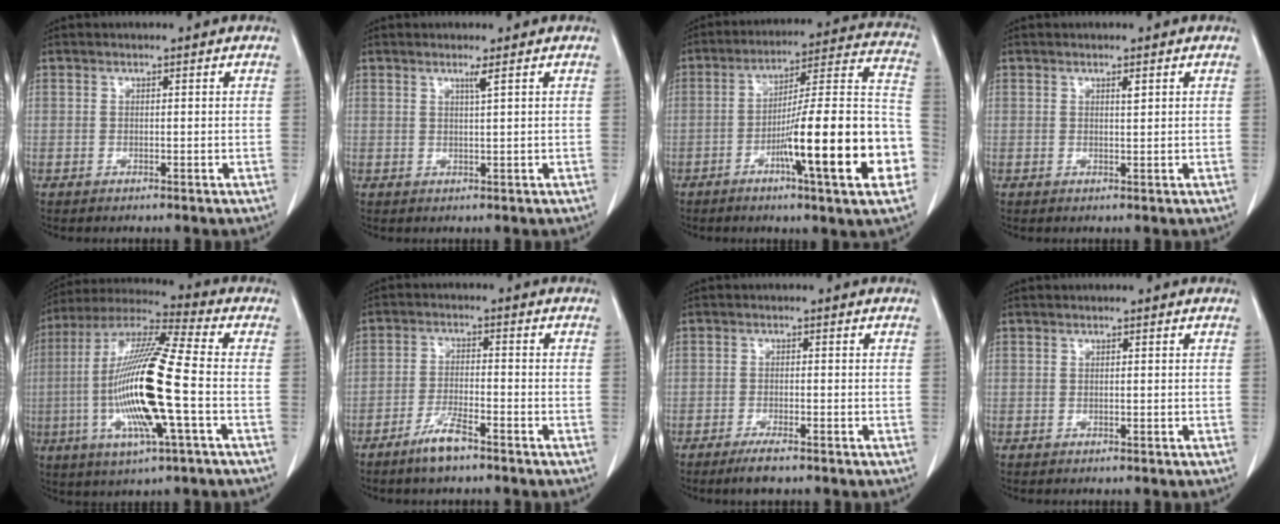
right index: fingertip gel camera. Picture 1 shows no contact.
{"total": 1.3, "force": [0.7, -0.5, 0.9], "torque": [-0.028, -0.008, 0.017]}
{"total": 21.1, "force": [-7.0, 0.8, 19.9], "torque": [-0.246, 0.009, -0.106]}
{"total": 0.9, "force": [0.5, 0.0, 0.7], "torque": [-0.014, -0.003, 0.008]}
{"total": 18.5, "force": [-3.5, 1.2, 18.1], "torque": [-0.373, -0.009, -0.070]}
{"total": 5.1, "force": [-3.8, 0.7, 3.3], "torque": [-0.065, -0.004, -0.072]}
{"total": 3.1, "force": [-2.3, 0.4, 1.9], "torque": [-0.038, -0.004, -0.042]}
{"total": 0.0}